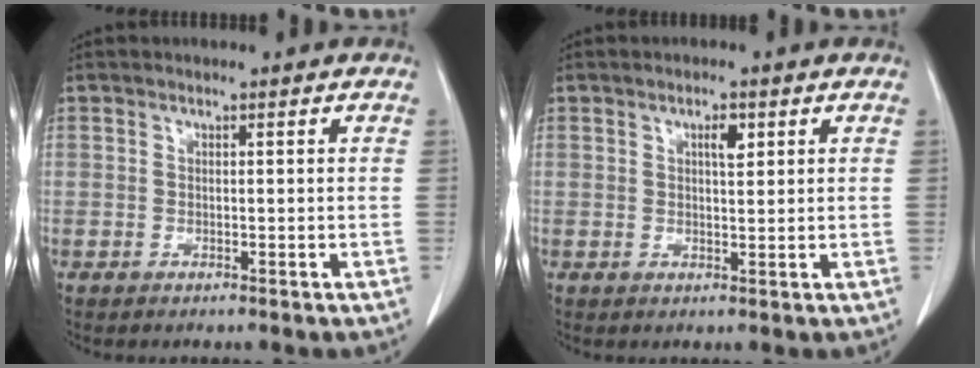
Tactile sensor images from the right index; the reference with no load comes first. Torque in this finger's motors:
{"motor_torque": [0.01, 0.01, 0.00, 0.04]}